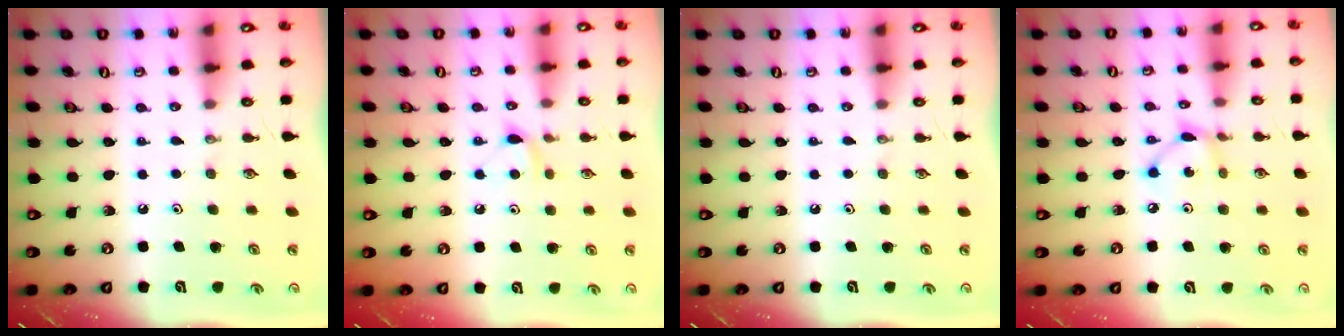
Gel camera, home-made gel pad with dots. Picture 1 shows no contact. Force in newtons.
{"total": 5.3, "press": 5.3, "slide": 0.7}
{"total": 0.0}
{"total": 5.1, "press": 5.1, "slide": 0.1}